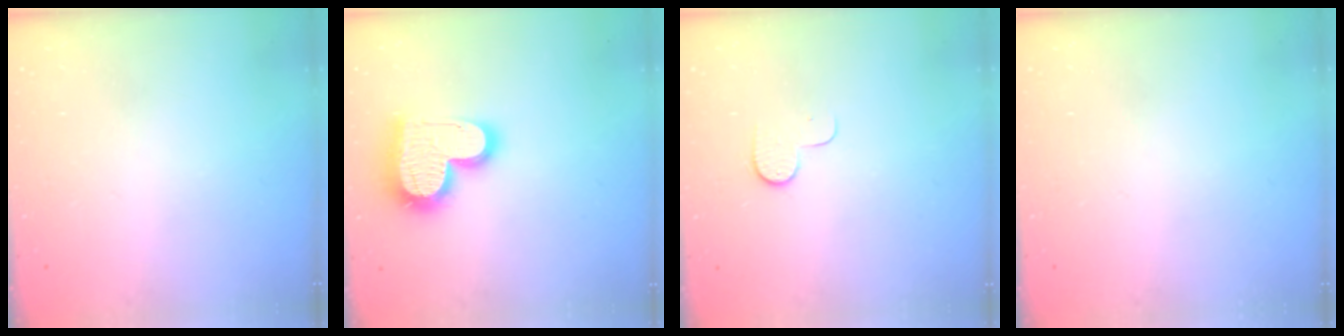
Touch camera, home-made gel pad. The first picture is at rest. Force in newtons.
{"total": 17.6, "press": 17.5, "slide": 1.5}
{"total": 5.8, "press": 5.8, "slide": 0.6}
{"total": 0.0}